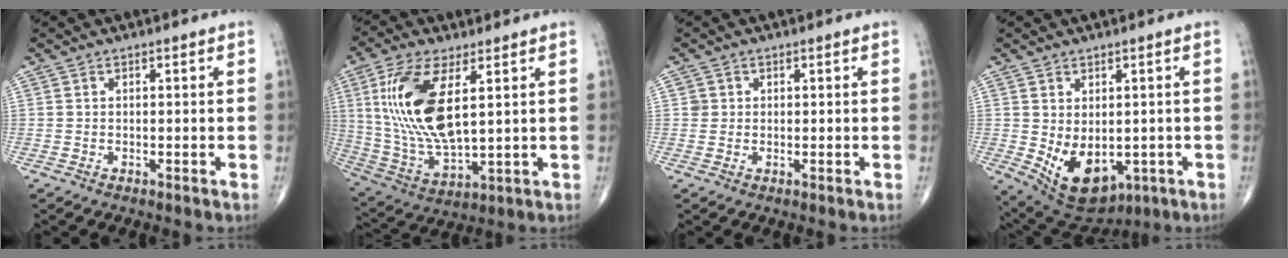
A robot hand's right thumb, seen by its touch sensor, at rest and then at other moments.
{"total": 17.5, "force": [4.5, 7.3, 15.2], "torque": [-0.322, -0.021, 0.096]}
{"total": 1.2, "force": [0.2, 1.2, 0.1], "torque": [0.010, 0.003, 0.001]}
{"total": 11.1, "force": [-1.8, 7.1, 8.4], "torque": [-0.116, -0.007, 0.000]}